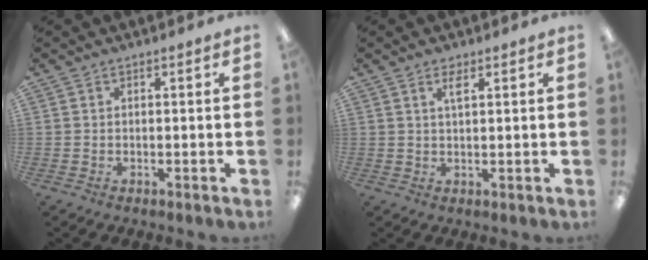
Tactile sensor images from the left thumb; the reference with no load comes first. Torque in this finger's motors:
{"motor_torque": [0.00, 0.09, -0.20, -0.01, 0.02]}